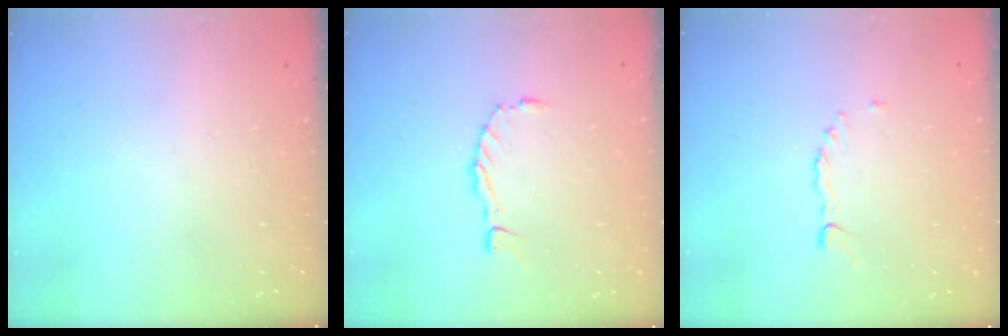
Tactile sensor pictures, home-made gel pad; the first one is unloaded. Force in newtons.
{"total": 0.0}
{"total": 2.3, "press": 2.2, "slide": 0.7}